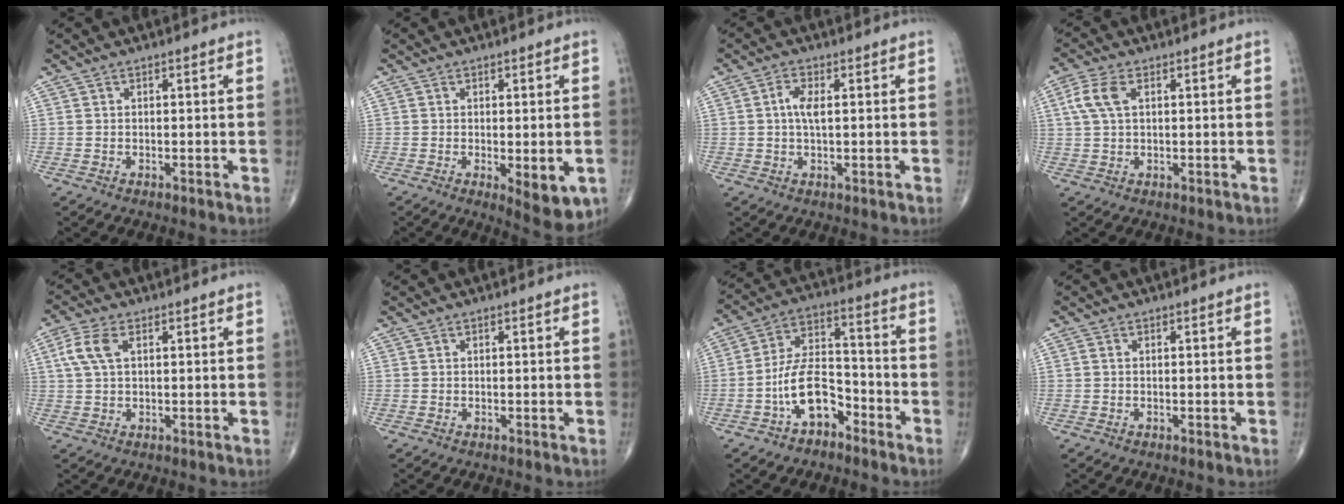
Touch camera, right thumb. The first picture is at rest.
{"total": 7.6, "force": [-2.2, 2.8, 6.7], "torque": [-0.078, -0.017, -0.024]}
{"total": 3.6, "force": [0.5, 1.4, 3.3], "torque": [-0.070, 0.001, 0.005]}
{"total": 5.4, "force": [1.6, 2.9, 4.3], "torque": [-0.109, 0.014, 0.031]}
{"total": 5.4, "force": [1.6, 2.8, 4.4], "torque": [-0.112, 0.014, 0.033]}
{"total": 0.0}
{"total": 10.8, "force": [-5.4, 6.1, 7.2], "torque": [-0.115, 0.059, -0.100]}
{"total": 0.5, "force": [0.0, 0.3, 0.4], "torque": [-0.008, 0.000, -0.003]}